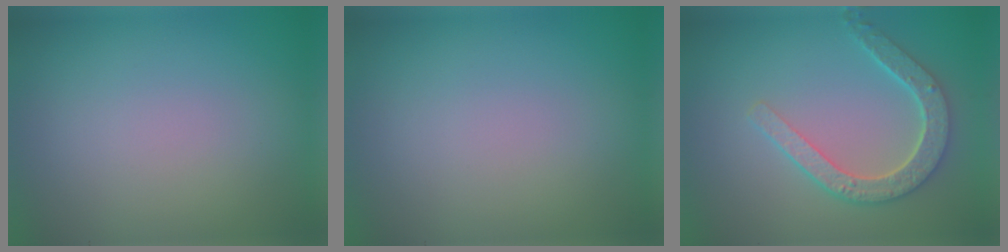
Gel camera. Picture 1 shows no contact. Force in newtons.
{"total": 0.0}
{"total": 4.4, "press": 3.7, "slide": 2.5}